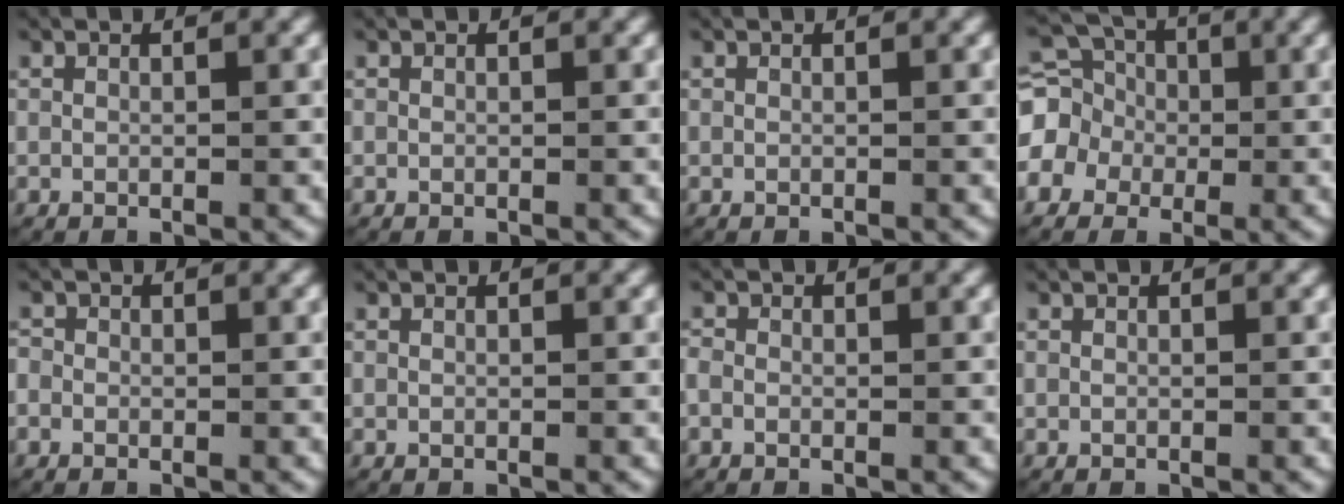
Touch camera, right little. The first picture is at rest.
{"total": 0.0}
{"total": 0.0}
{"total": 8.7, "force": [-0.7, 8.1, 3.0], "torque": [-0.081, -0.019, -0.019]}
{"total": 1.3, "force": [-0.2, 1.3, 0.3], "torque": [-0.010, 0.000, -0.008]}
{"total": 0.0}
{"total": 1.2, "force": [-0.3, 1.0, 0.6], "torque": [-0.019, -0.002, -0.006]}
{"total": 0.0}